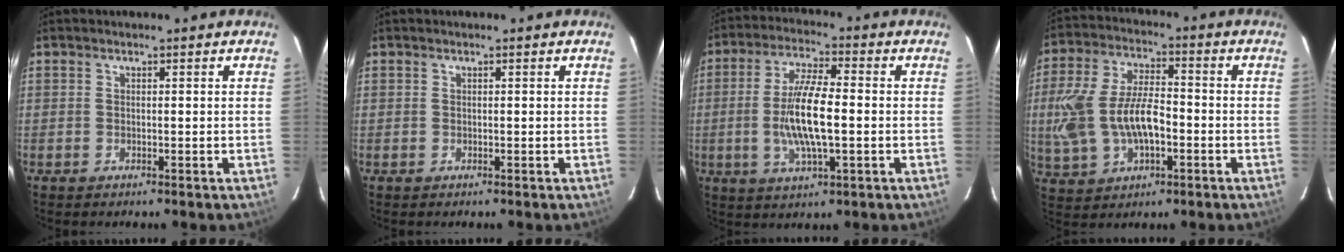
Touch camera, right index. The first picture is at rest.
{"total": 0.0}
{"total": 11.1, "force": [-1.4, 2.8, 10.7], "torque": [-0.209, -0.002, -0.026]}
{"total": 15.0, "force": [-2.5, 7.9, 12.4], "torque": [-0.270, 0.006, -0.035]}